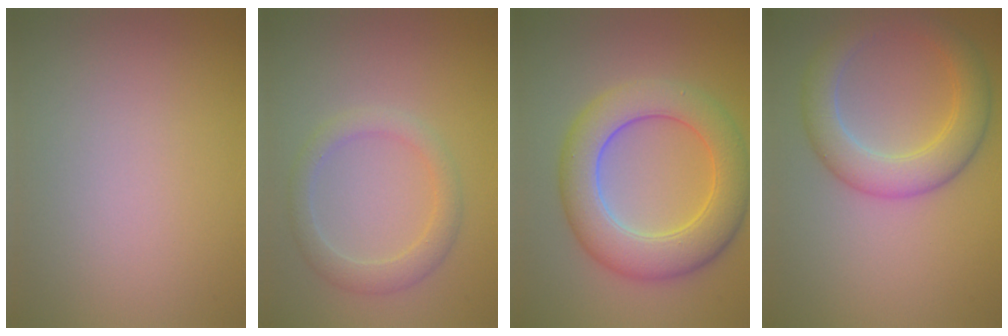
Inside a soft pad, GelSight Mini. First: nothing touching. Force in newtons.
{"total": 2.8, "press": 2.8, "slide": 0.1}
{"total": 7.5, "press": 7.5, "slide": 0.2}
{"total": 5.2, "press": 5.2, "slide": 0.0}